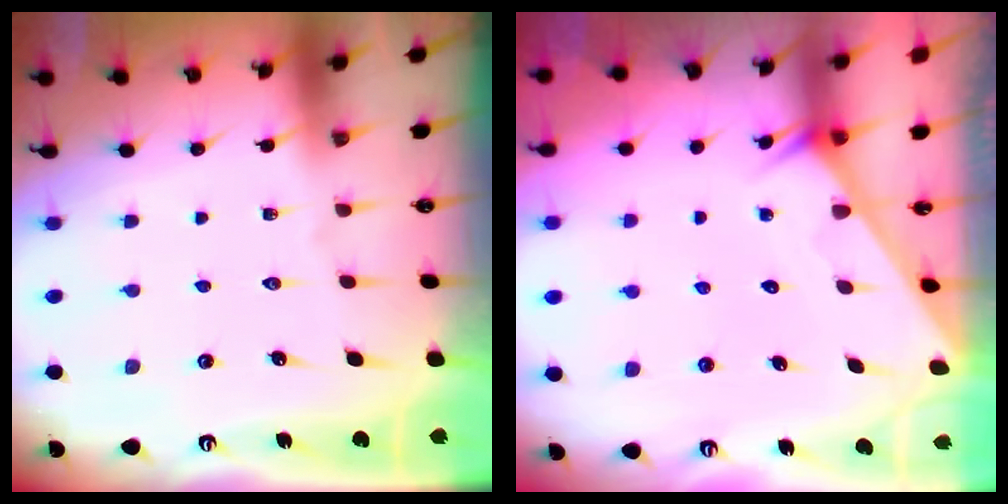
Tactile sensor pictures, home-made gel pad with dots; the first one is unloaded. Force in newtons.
{"total": 1.8, "press": 1.8, "slide": 0.1}